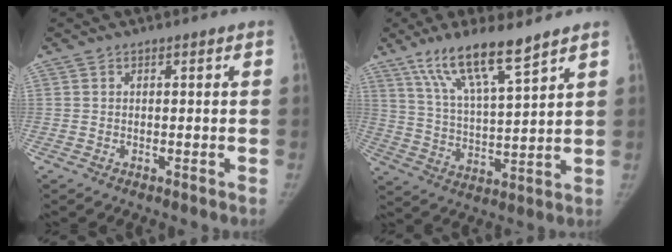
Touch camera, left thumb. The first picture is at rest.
{"total": 13.5, "force": [9.3, 2.3, 9.5], "torque": [-0.169, -0.044, 0.181]}